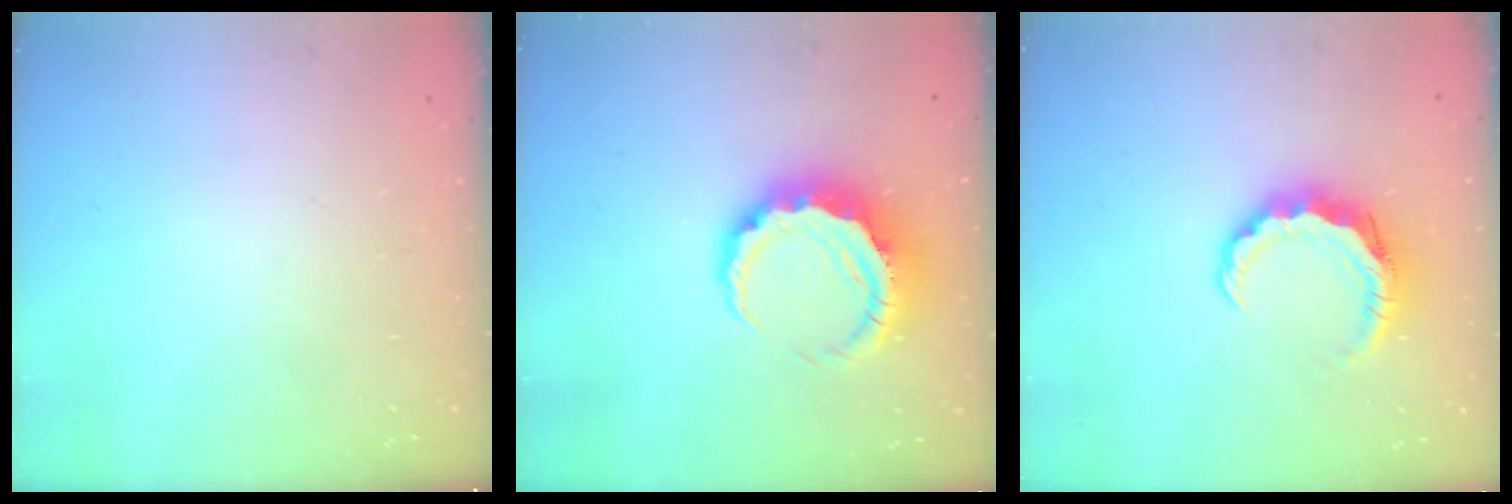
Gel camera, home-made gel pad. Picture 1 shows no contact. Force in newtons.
{"total": 9.0, "press": 8.9, "slide": 1.8}
{"total": 7.8, "press": 7.7, "slide": 1.0}